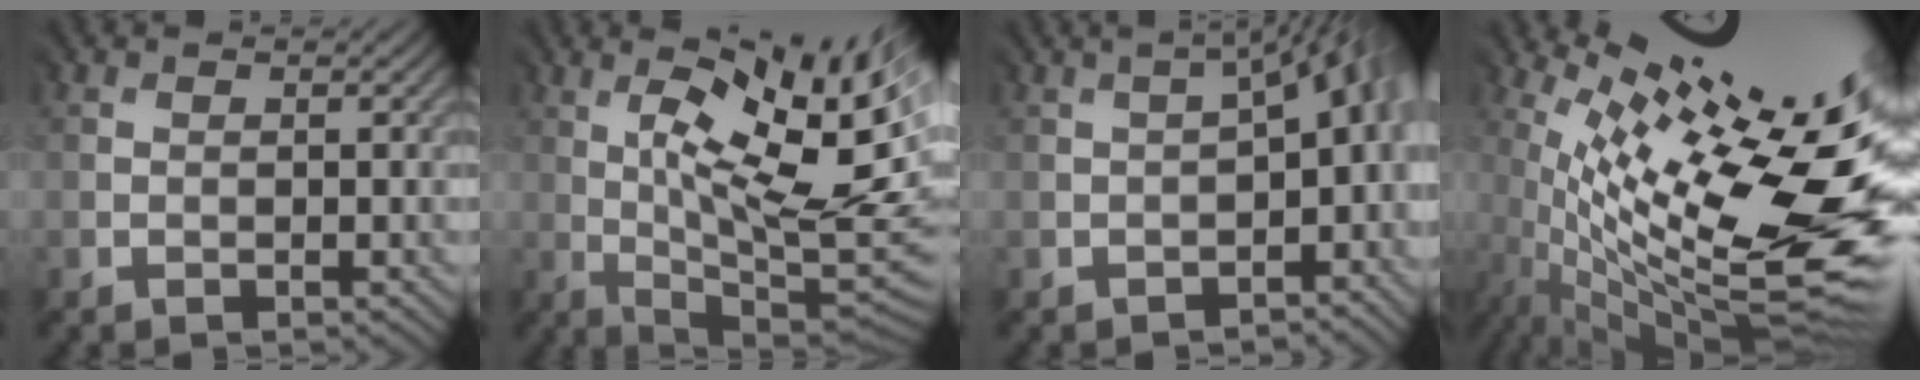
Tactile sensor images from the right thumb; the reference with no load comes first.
{"total": 14.7, "force": [3.4, 4.6, 13.5], "torque": [-0.215, 0.010, 0.068]}
{"total": 7.3, "force": [-2.8, 3.5, 5.8], "torque": [-0.055, -0.013, -0.026]}
{"total": 15.5, "force": [0.6, 3.6, 15.1], "torque": [-0.242, -0.005, 0.036]}